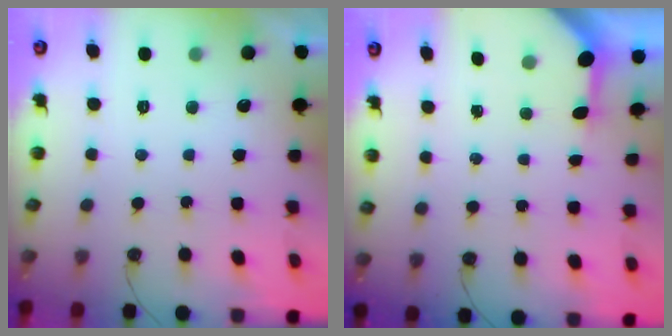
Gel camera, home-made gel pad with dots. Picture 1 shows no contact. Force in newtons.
{"total": 3.4, "press": 3.4, "slide": 0.3}